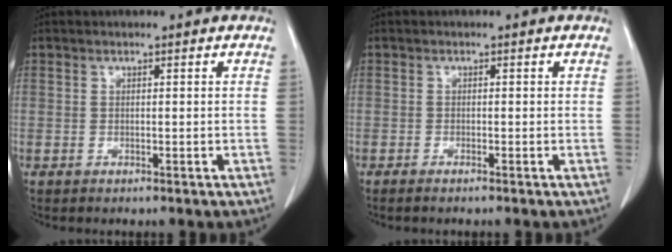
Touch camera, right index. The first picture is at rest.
{"total": 0.9, "force": [-0.7, -0.1, 0.6], "torque": [-0.011, -0.001, -0.015]}